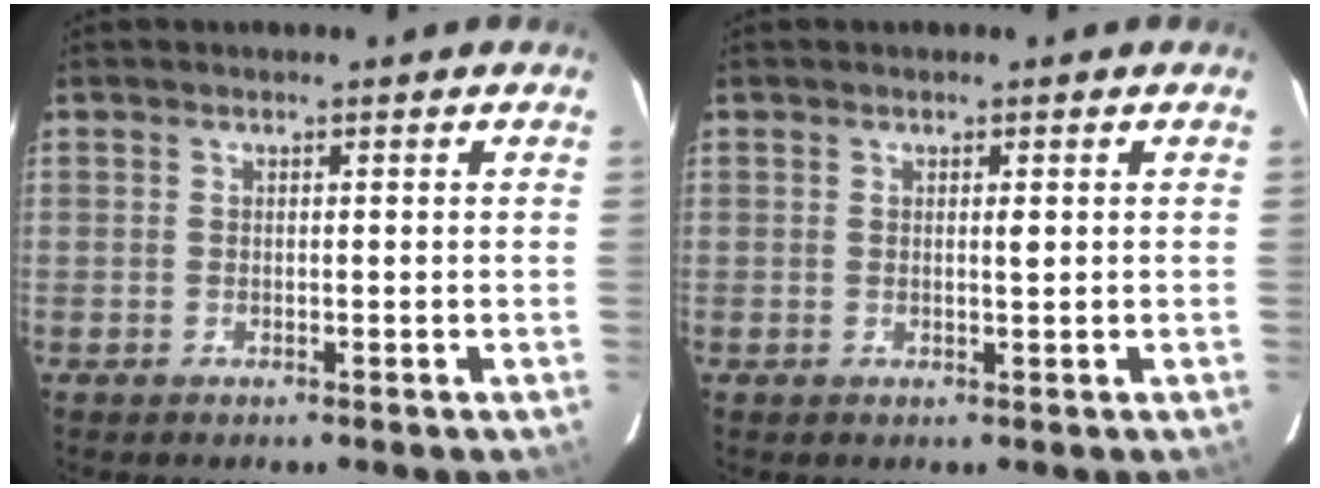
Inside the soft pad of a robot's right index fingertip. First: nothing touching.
{"total": 0.8, "force": [0.2, 0.1, 0.8], "torque": [-0.015, -0.001, 0.002]}